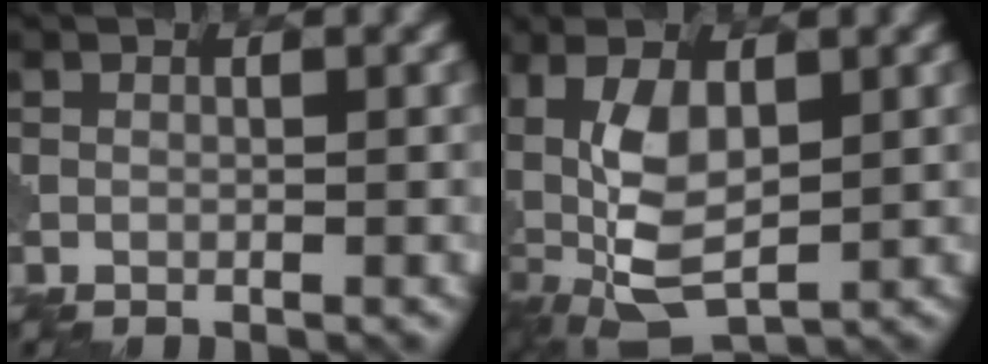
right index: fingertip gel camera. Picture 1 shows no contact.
{"total": 9.8, "force": [1.2, 4.8, 8.5], "torque": [-0.177, 0.005, 0.017]}